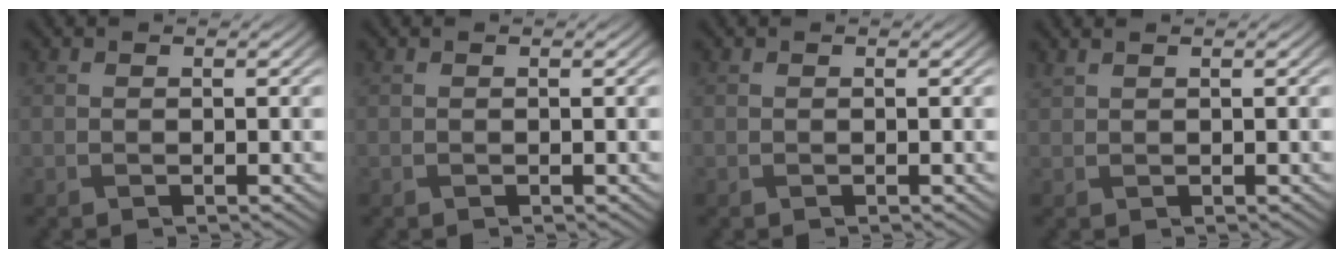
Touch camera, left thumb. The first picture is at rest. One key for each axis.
{"total": 0.0}
{"total": 0.0}
{"total": 0.8, "fx": 0.7, "fy": 0.0, "fz": 0.3, "tx": -0.012, "ty": 0.004, "tz": 0.017}